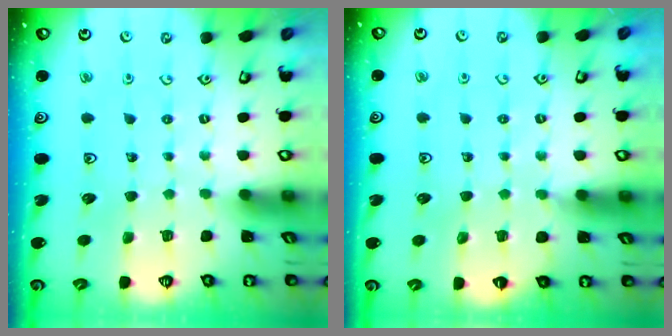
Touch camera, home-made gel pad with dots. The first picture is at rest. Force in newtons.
{"total": 3.9, "press": 3.8, "slide": 0.5}